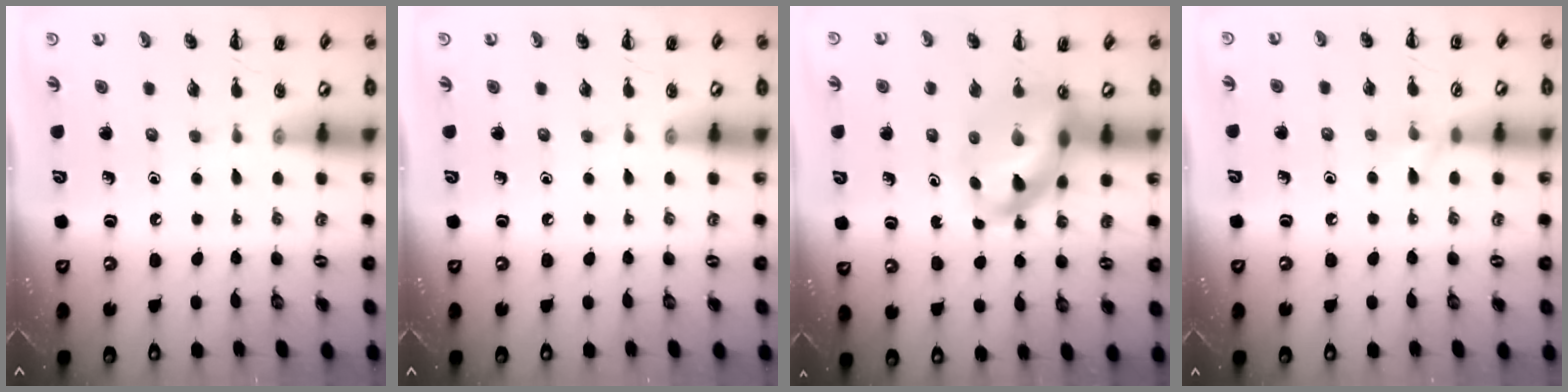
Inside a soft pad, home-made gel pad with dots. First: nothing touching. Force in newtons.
{"total": 0.0}
{"total": 11.4, "press": 11.0, "slide": 3.2}
{"total": 5.0, "press": 4.8, "slide": 1.5}